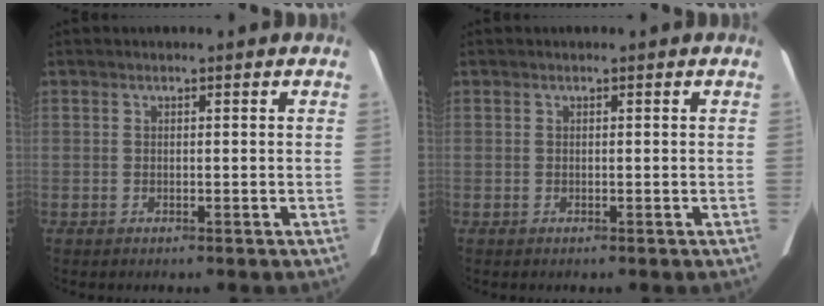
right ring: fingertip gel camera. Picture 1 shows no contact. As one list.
[{"total": 0.0}]